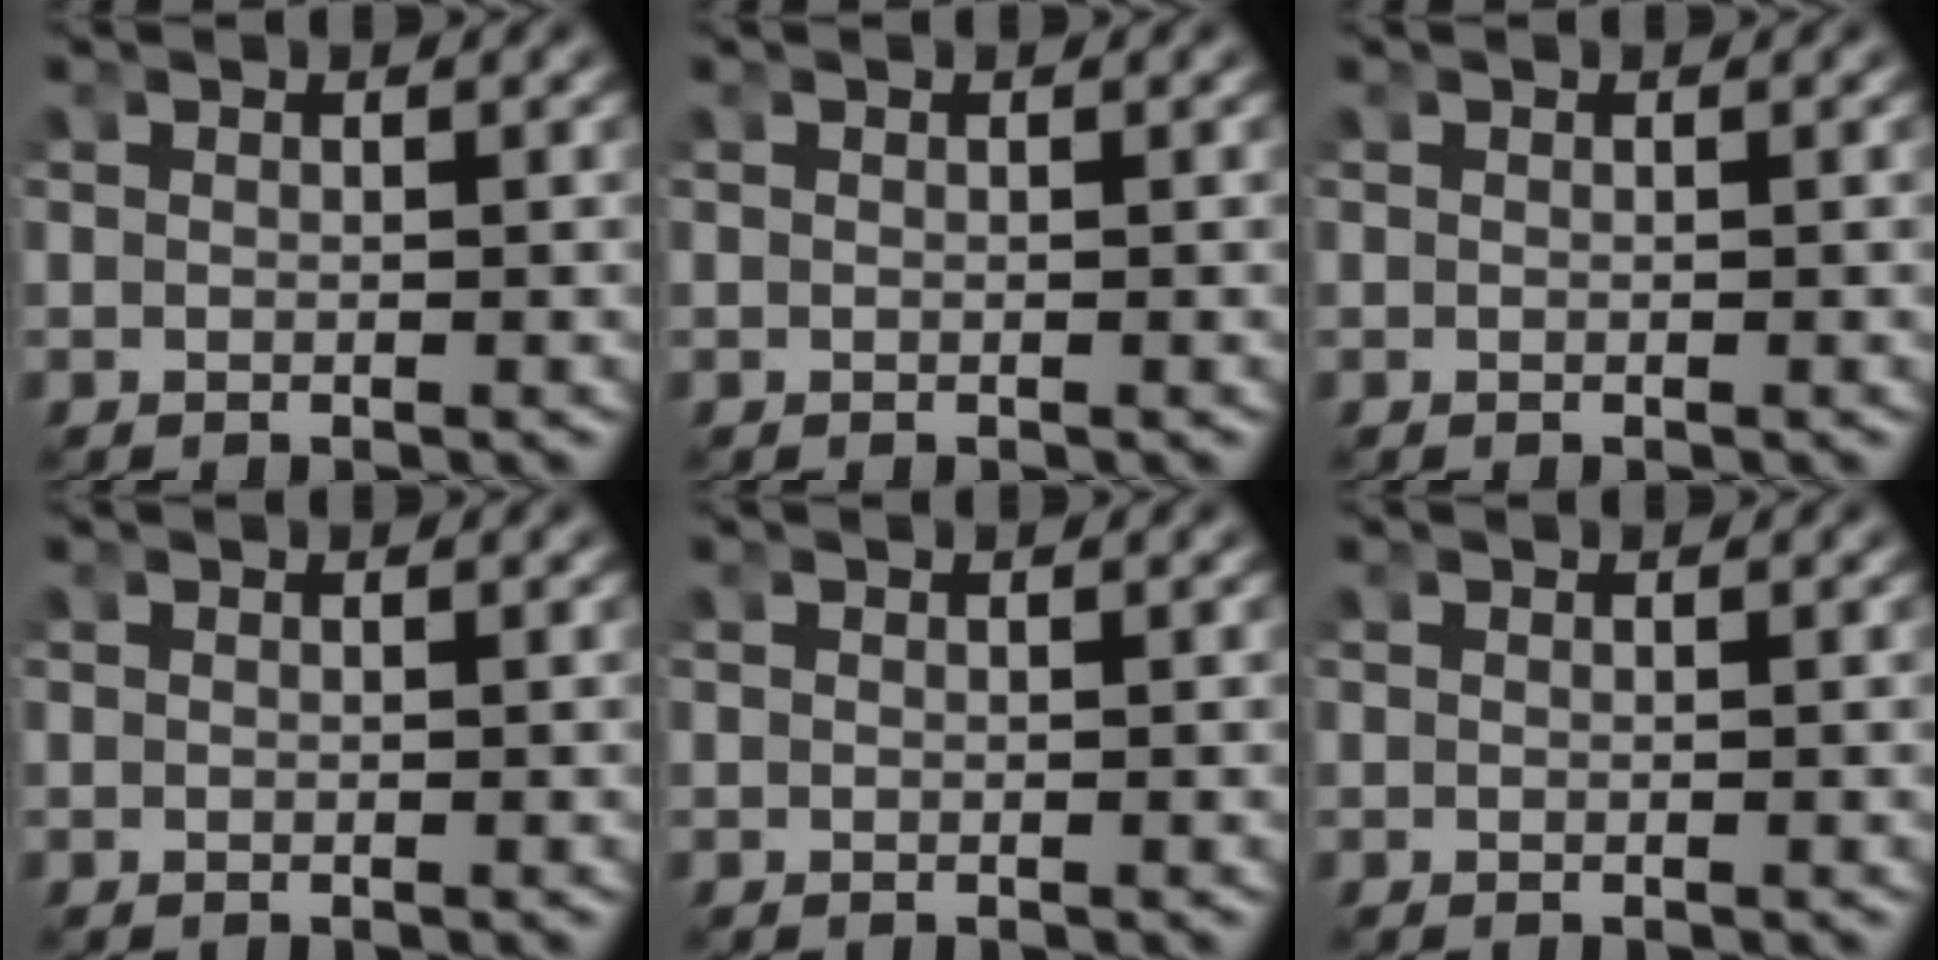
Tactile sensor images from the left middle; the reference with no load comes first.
{"total": 0.0}
{"total": 0.0}
{"total": 0.0}
{"total": 0.0}
{"total": 0.0}